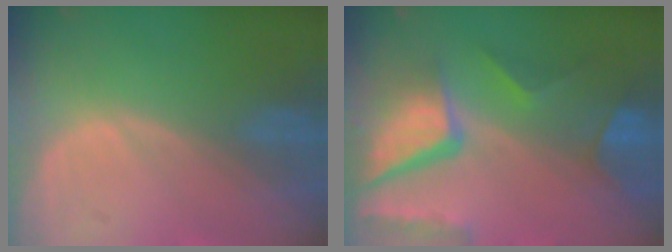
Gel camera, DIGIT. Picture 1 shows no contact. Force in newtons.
{"total": 11.2, "press": 9.2, "slide": 6.4}